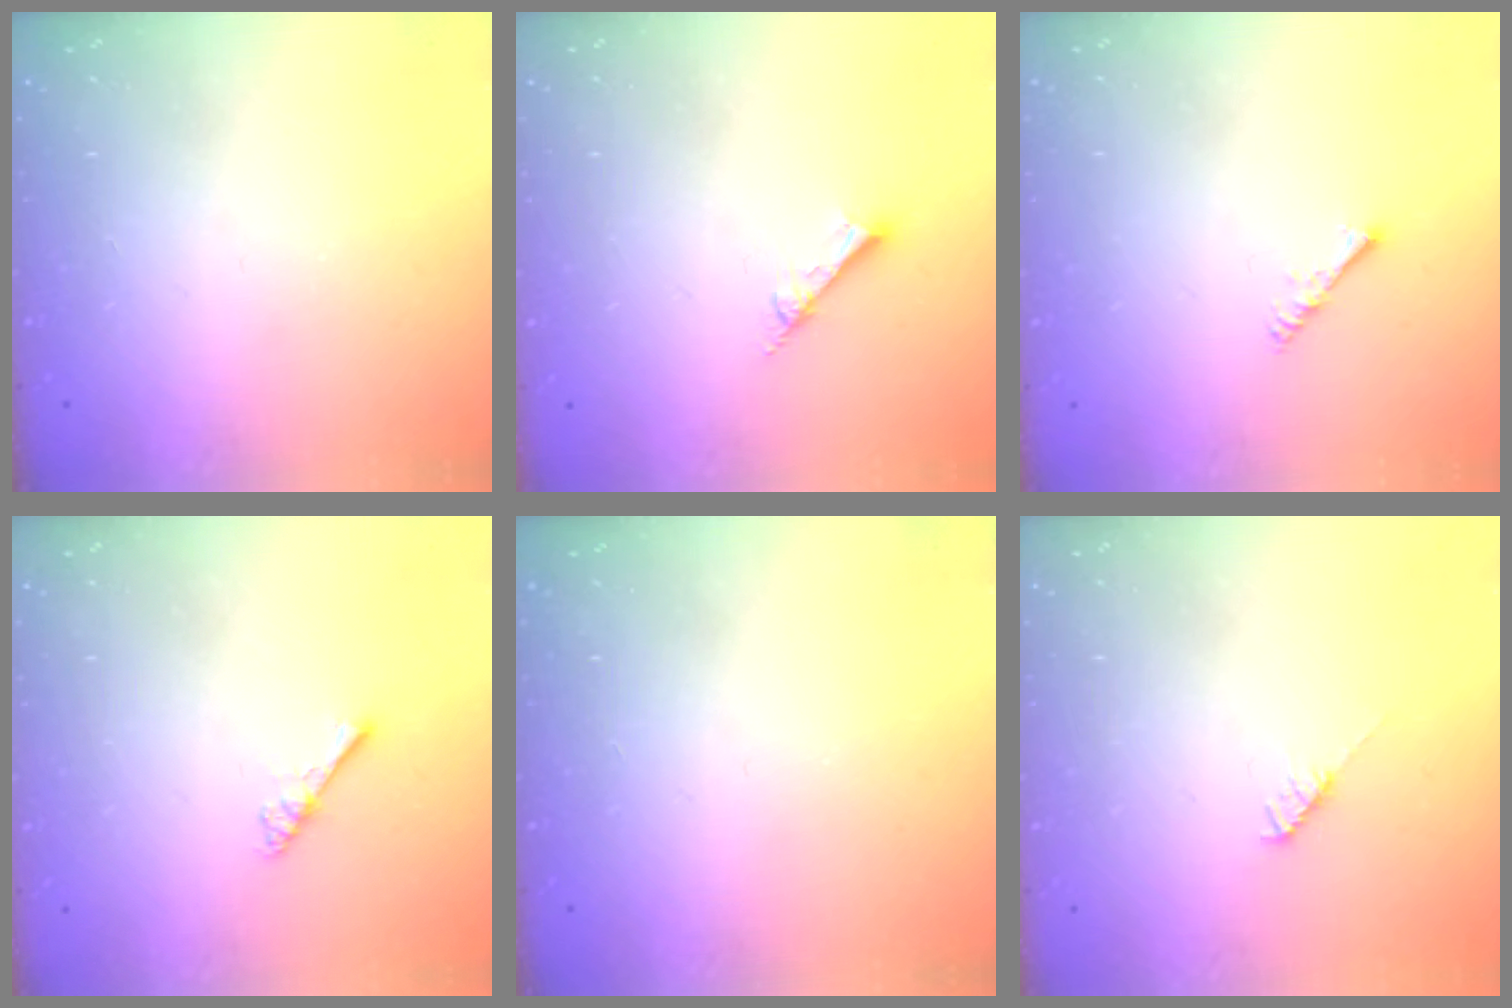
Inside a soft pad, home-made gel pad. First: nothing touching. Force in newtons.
{"total": 2.8, "press": 2.7, "slide": 0.4}
{"total": 2.0, "press": 1.9, "slide": 0.4}
{"total": 2.5, "press": 2.5, "slide": 0.4}
{"total": 0.0}
{"total": 4.1, "press": 4.1, "slide": 0.3}